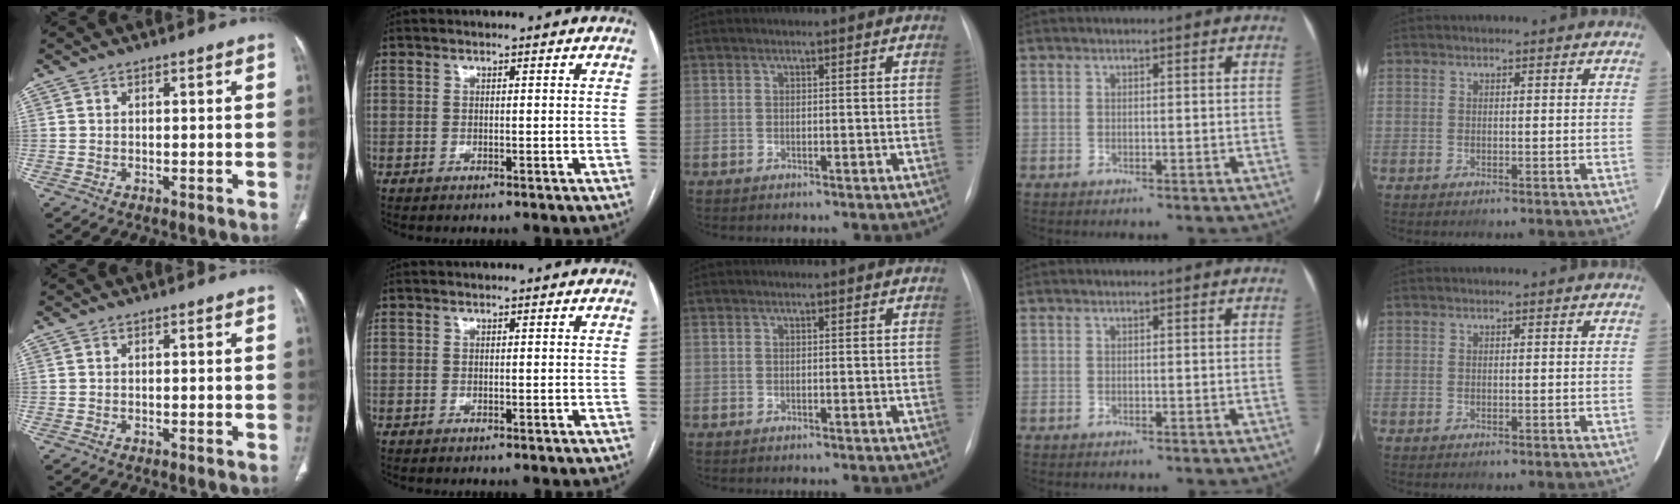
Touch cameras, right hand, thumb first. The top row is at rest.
{}